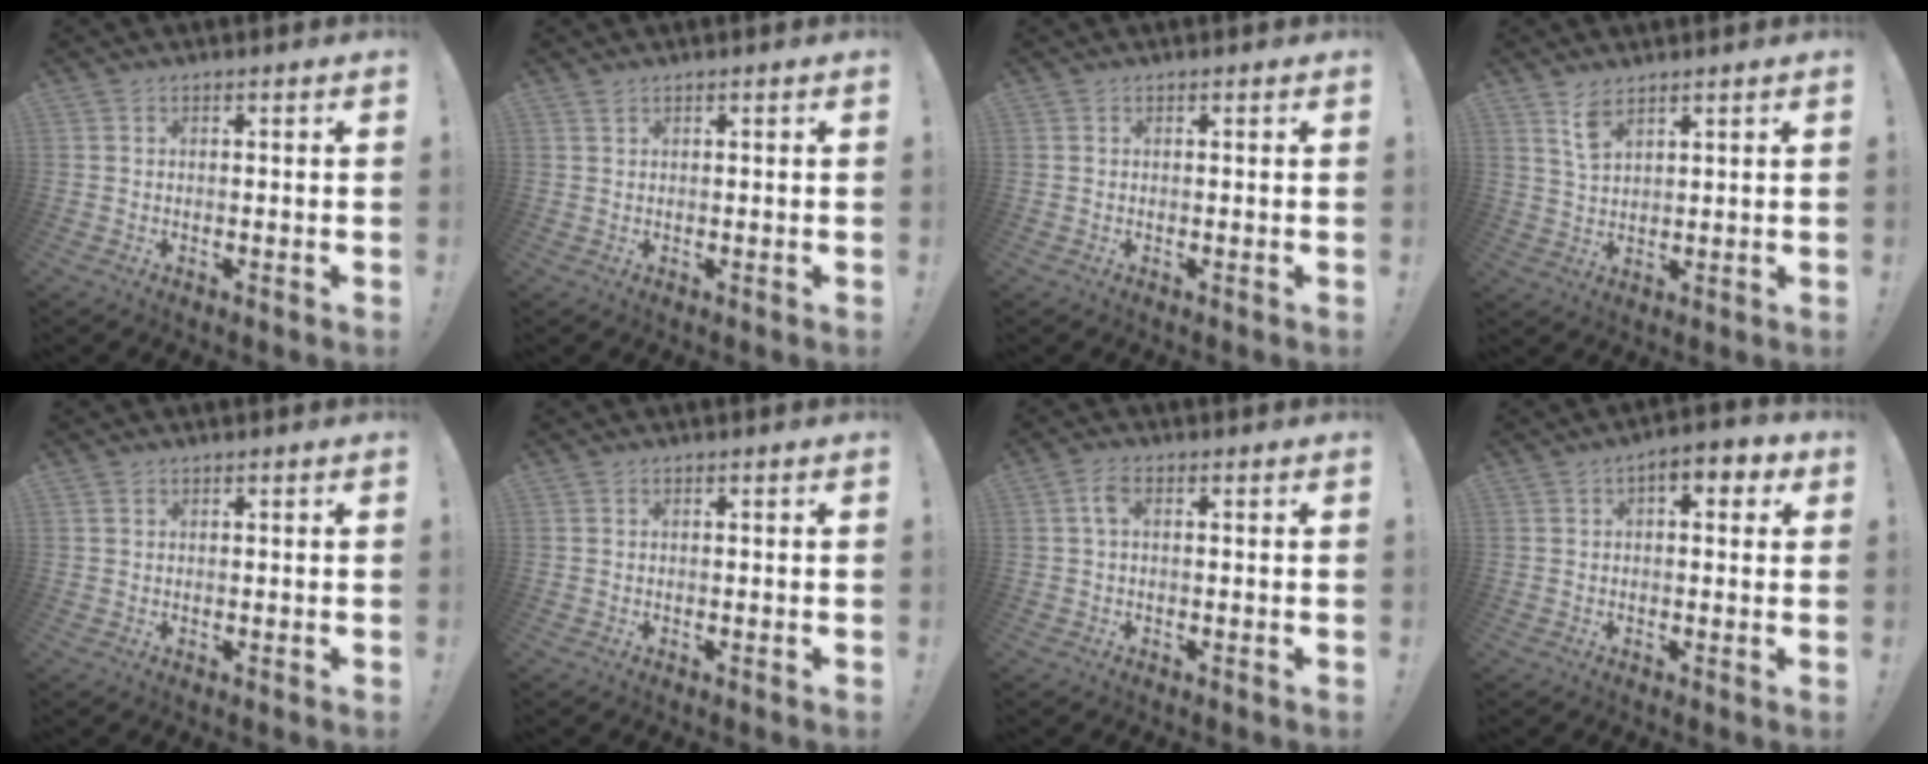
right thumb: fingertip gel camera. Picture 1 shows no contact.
{"total": 1.3, "force": [1.0, 0.6, 0.5], "torque": [-0.006, -0.003, 0.018]}
{"total": 0.0}
{"total": 5.2, "force": [3.5, 2.2, 3.2], "torque": [-0.051, -0.017, 0.063]}
{"total": 0.9, "force": [0.7, 0.6, 0.3], "torque": [0.000, -0.001, 0.012]}
{"total": 0.0}
{"total": 5.2, "force": [1.0, 2.3, 4.6], "torque": [-0.085, 0.004, 0.016]}
{"total": 5.2, "force": [1.6, 2.6, 4.2], "torque": [-0.049, -0.003, 0.021]}